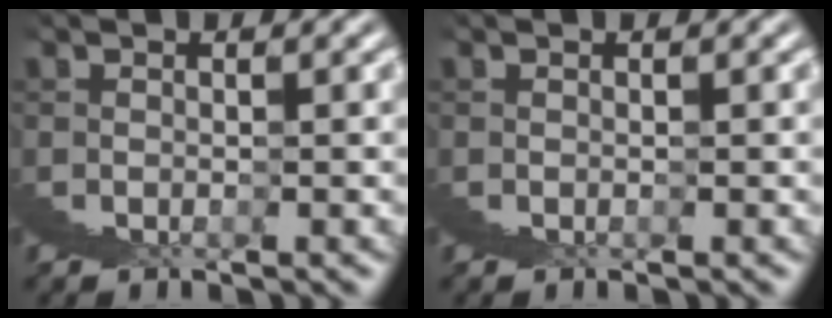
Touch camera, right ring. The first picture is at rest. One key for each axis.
{"total": 0.0}